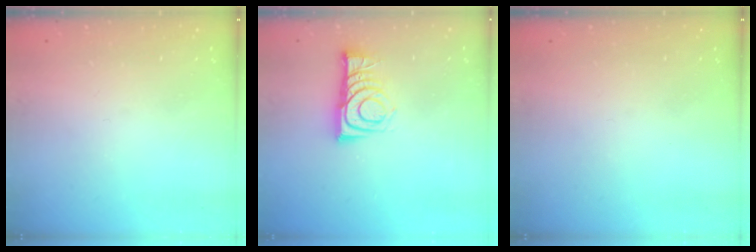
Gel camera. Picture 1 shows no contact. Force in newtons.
{"total": 8.2, "press": 8.2, "slide": 0.9}
{"total": 0.0}